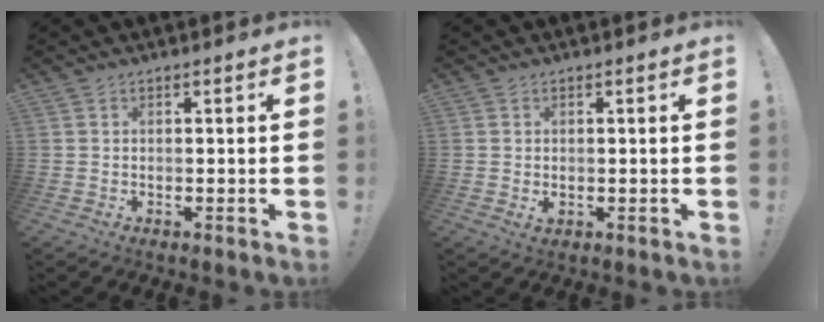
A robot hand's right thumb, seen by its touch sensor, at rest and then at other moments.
{"total": 0.8, "force": [0.6, 0.3, 0.4], "torque": [0.001, -0.003, 0.008]}